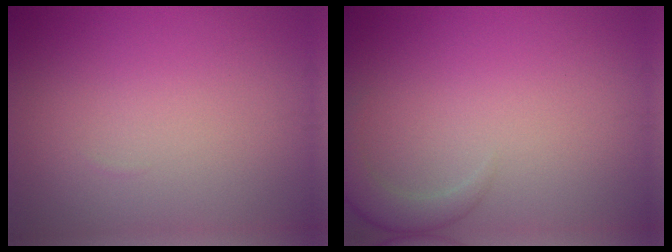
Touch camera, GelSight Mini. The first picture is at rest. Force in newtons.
{"total": 2.3, "press": 2.3, "slide": 0.2}